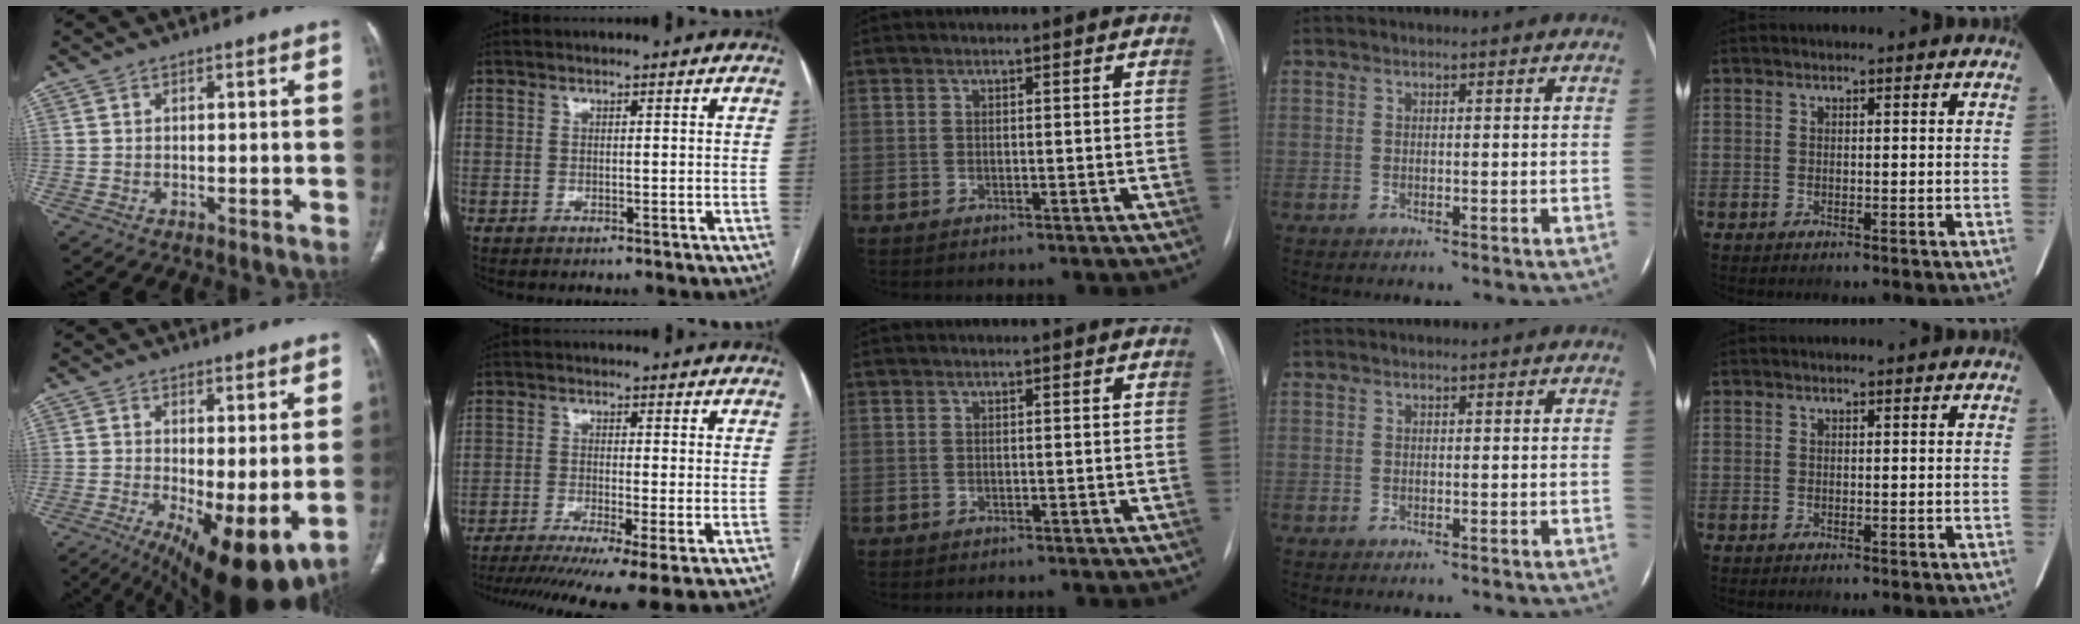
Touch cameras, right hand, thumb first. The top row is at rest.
{"thumb": {"total": 13.6, "force": [-3.1, 4.4, 12.5], "torque": [-0.192, -0.024, -0.031]}, "index": {"total": 14.3, "force": [-10.1, 0.7, 10.0], "torque": [-0.155, -0.027, -0.159]}}